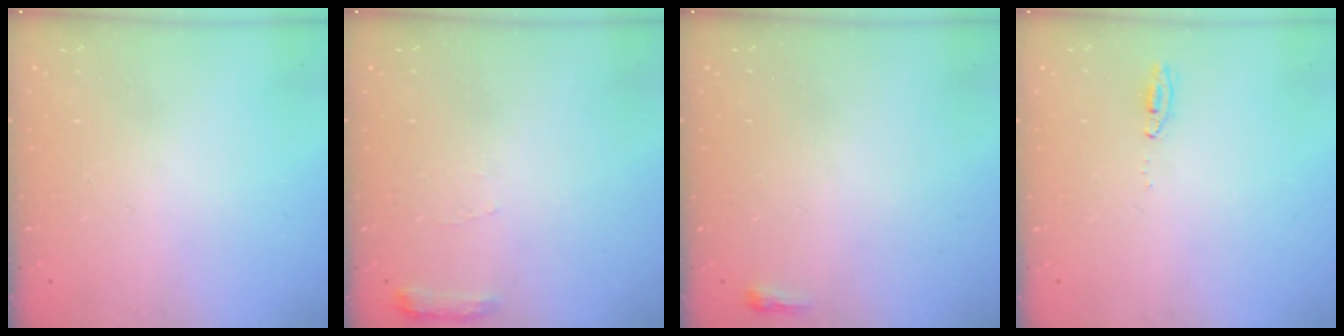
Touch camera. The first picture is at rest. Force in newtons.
{"total": 5.6, "press": 5.6, "slide": 0.7}
{"total": 2.3, "press": 2.2, "slide": 0.7}
{"total": 4.1, "press": 3.1, "slide": 2.6}